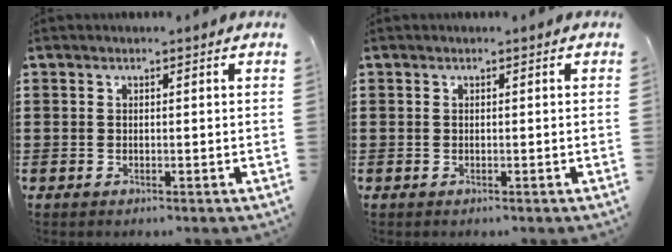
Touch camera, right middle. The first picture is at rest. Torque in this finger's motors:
{"motor_torque": [-0.18, -0.03, -0.06, -0.04]}